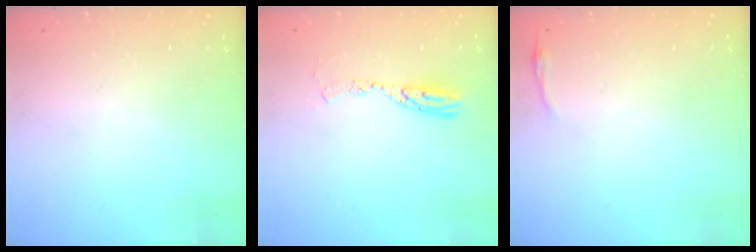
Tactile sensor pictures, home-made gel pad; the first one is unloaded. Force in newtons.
{"total": 9.5, "press": 9.5, "slide": 0.9}
{"total": 2.8, "press": 2.8, "slide": 0.6}